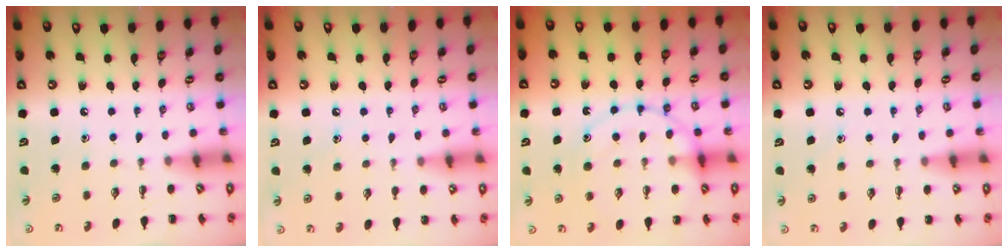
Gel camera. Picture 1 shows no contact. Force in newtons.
{"total": 6.9, "press": 6.6, "slide": 1.8}
{"total": 15.3, "press": 15.2, "slide": 1.4}
{"total": 7.8, "press": 7.4, "slide": 2.6}